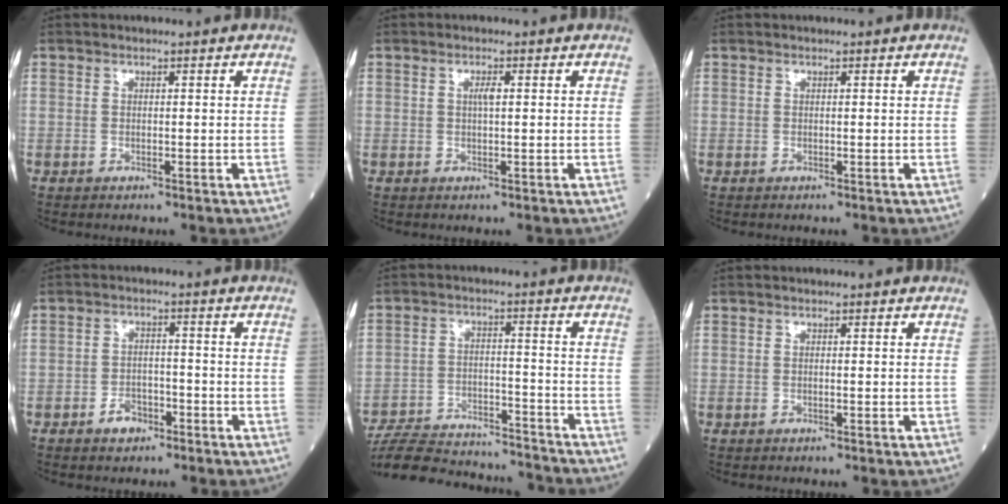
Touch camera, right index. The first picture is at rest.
{"total": 1.3, "force": [0.2, 0.1, 1.3], "torque": [-0.025, 0.002, 0.003]}
{"total": 0.0}
{"total": 3.4, "force": [-2.2, 2.0, 1.6], "torque": [-0.025, 0.006, -0.034]}
{"total": 19.8, "force": [-18.8, 3.1, 5.5], "torque": [-0.126, -0.006, -0.279]}
{"total": 0.0}